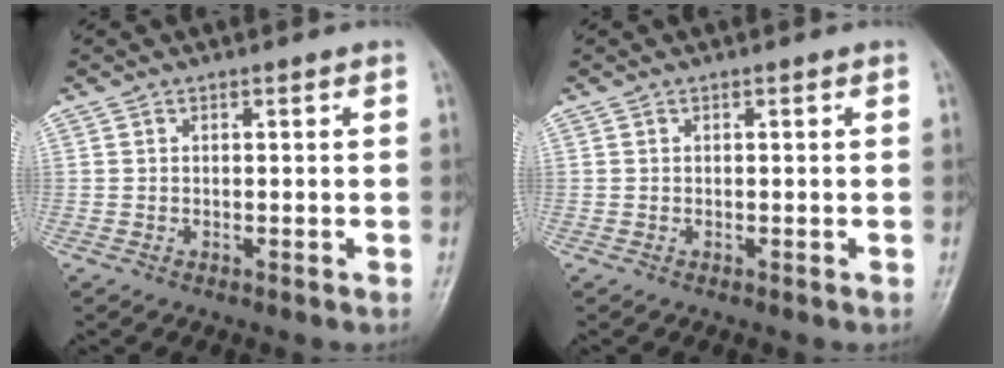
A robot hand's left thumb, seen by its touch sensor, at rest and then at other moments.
{"total": 0.0}